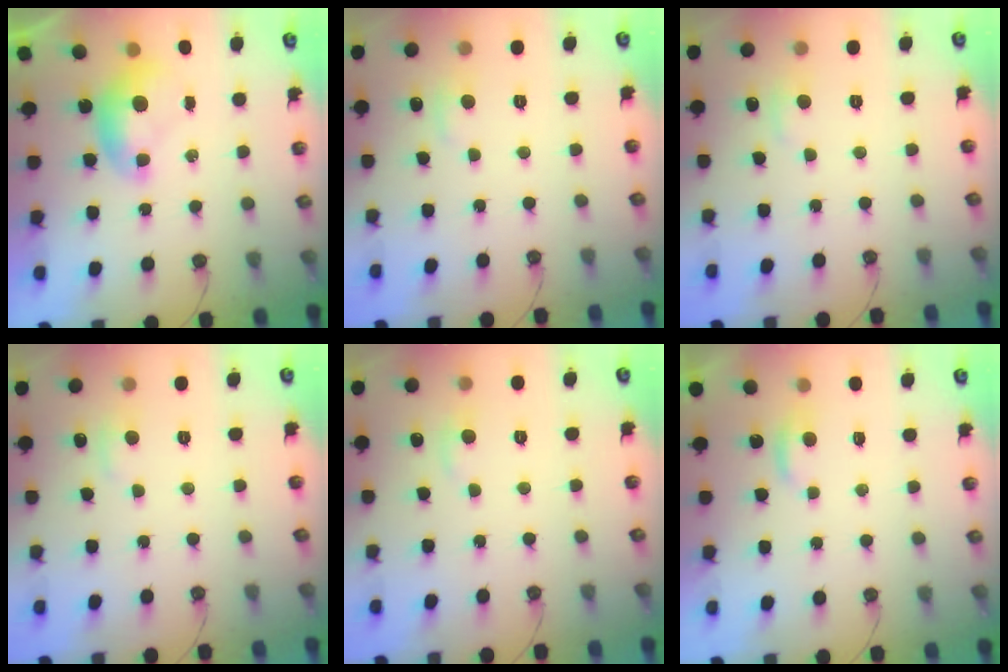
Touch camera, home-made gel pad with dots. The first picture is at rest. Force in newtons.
{"total": 2.0, "press": 1.9, "slide": 0.6}
{"total": 2.0, "press": 1.9, "slide": 0.6}
{"total": 2.0, "press": 1.9, "slide": 0.6}
{"total": 1.1, "press": 0.8, "slide": 0.8}
{"total": 2.0, "press": 1.9, "slide": 0.4}